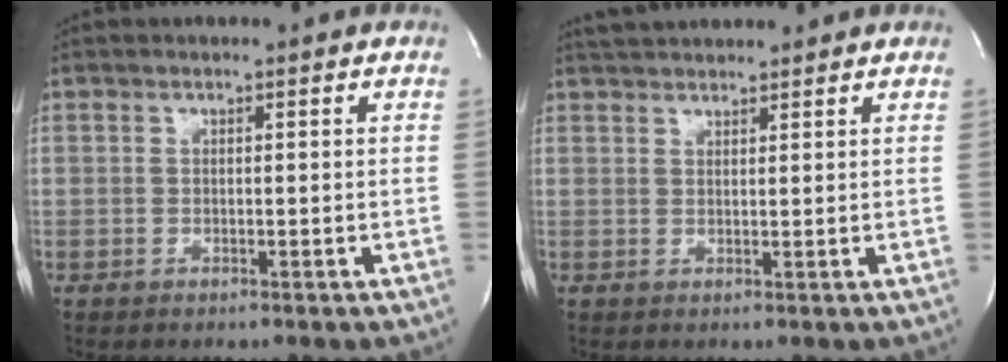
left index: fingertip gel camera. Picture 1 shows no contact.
{"total": 5.4, "force": [5.1, 1.0, 1.5], "torque": [-0.027, 0.034, 0.082]}